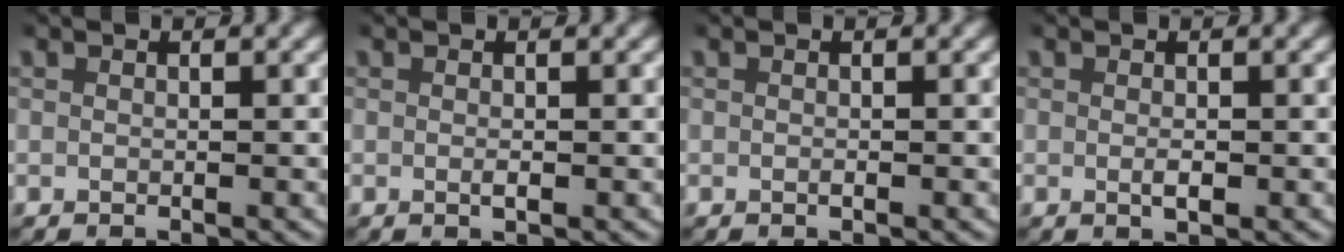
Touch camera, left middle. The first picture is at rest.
{"total": 0.6, "force": [0.0, 0.1, 0.6], "torque": [-0.011, -0.003, 0.000]}
{"total": 0.0}
{"total": 1.0, "force": [-0.1, 0.3, 0.9], "torque": [-0.016, -0.004, -0.001]}